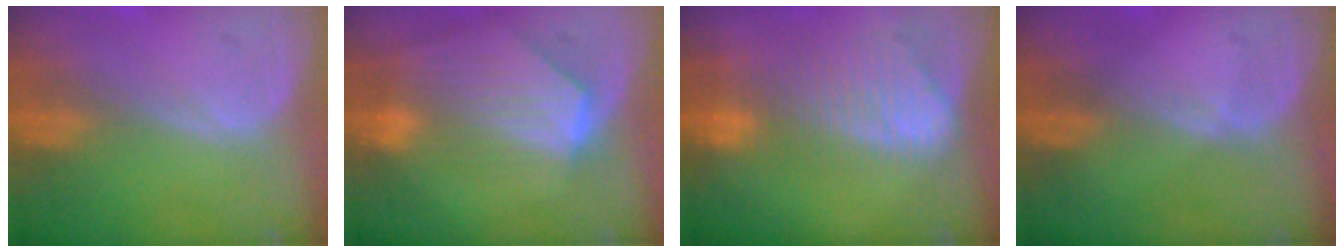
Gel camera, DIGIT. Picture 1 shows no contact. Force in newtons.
{"total": 9.2, "press": 8.1, "slide": 4.3}
{"total": 9.3, "press": 8.1, "slide": 4.4}
{"total": 0.7, "press": 0.5, "slide": 0.5}